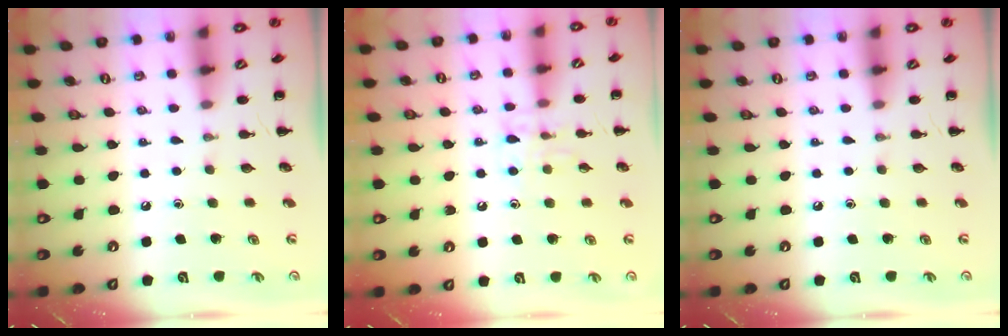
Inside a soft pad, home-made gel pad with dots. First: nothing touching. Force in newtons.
{"total": 7.1, "press": 7.1, "slide": 0.5}
{"total": 0.0}